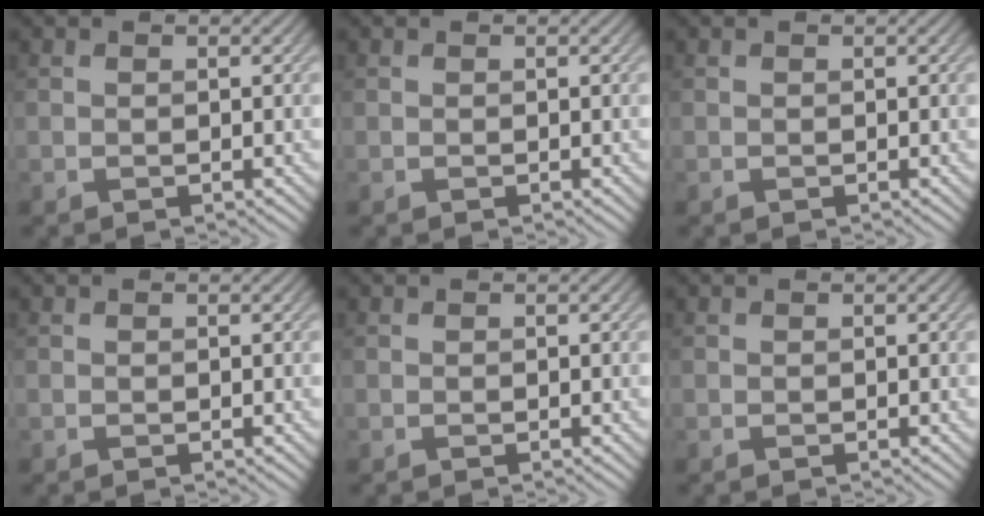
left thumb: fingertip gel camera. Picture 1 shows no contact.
{"total": 0.0}
{"total": 0.0}
{"total": 0.0}
{"total": 0.0}
{"total": 0.0}